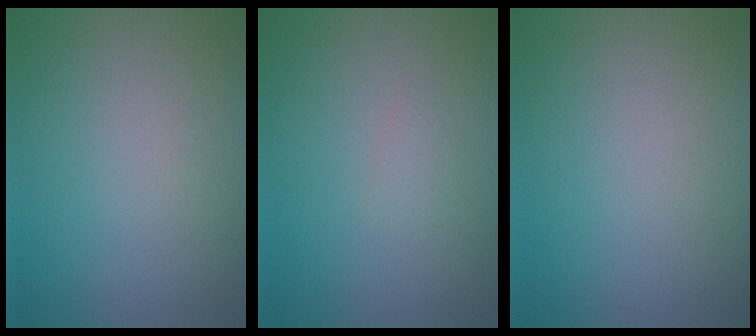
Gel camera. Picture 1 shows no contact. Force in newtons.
{"total": 0.6, "press": 0.6, "slide": 0.0}
{"total": 0.0}